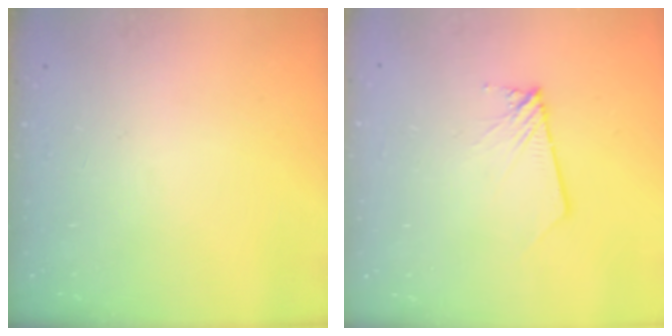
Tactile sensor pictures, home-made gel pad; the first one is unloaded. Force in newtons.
{"total": 2.7, "press": 2.7, "slide": 0.2}